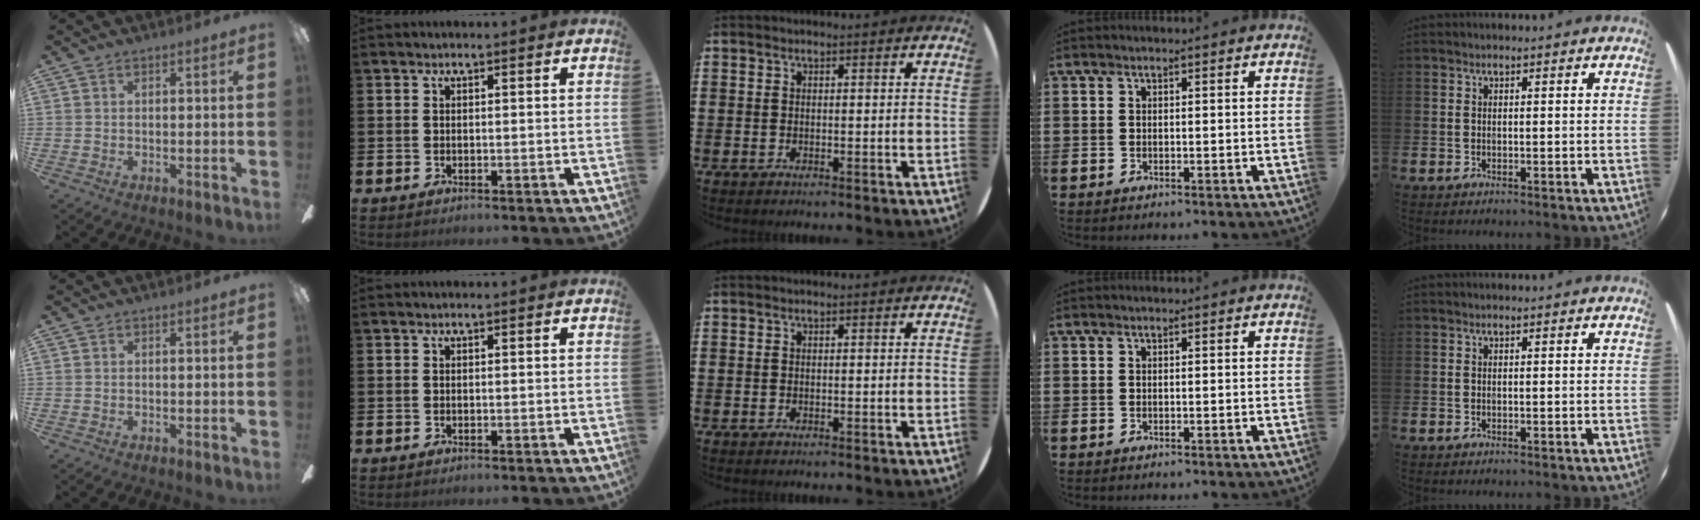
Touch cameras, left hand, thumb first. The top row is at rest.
{}